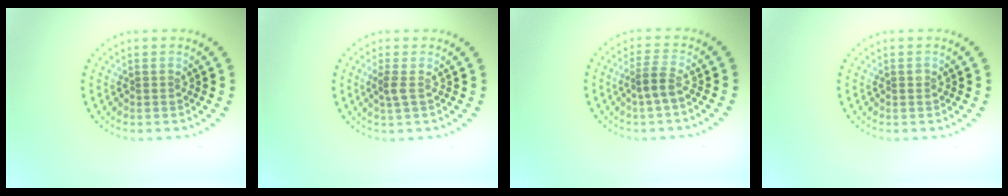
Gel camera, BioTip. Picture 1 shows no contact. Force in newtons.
{"total": 1.2, "press": 0.9, "slide": 0.8}
{"total": 2.0, "press": 1.5, "slide": 1.3}
{"total": 0.5, "press": 0.5, "slide": 0.2}